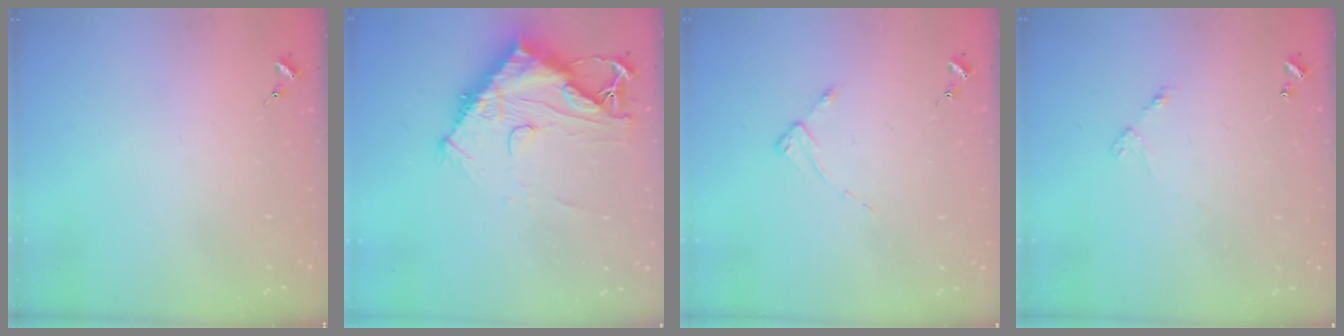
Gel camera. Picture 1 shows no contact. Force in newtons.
{"total": 14.7, "press": 14.6, "slide": 1.5}
{"total": 2.2, "press": 2.2, "slide": 0.4}
{"total": 4.9, "press": 4.8, "slide": 0.3}